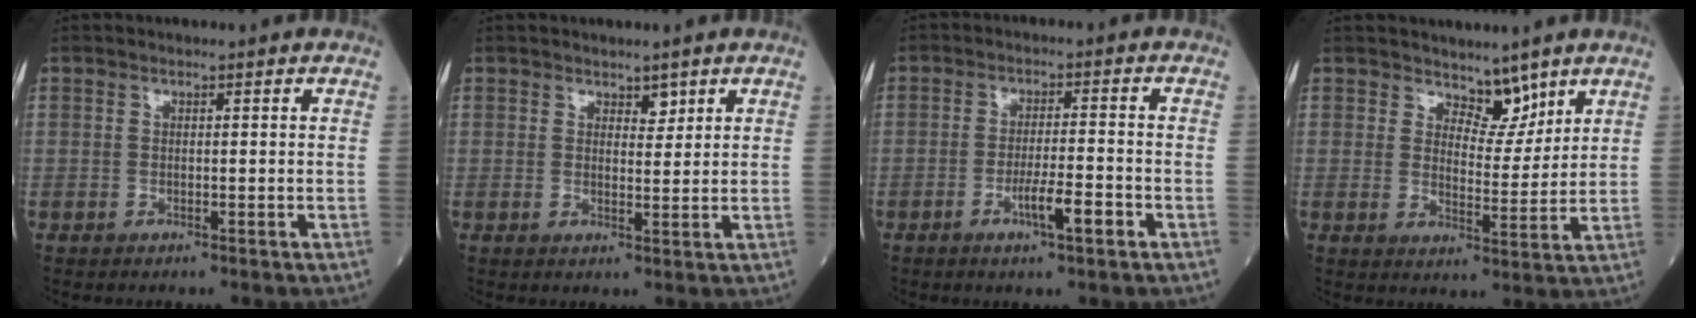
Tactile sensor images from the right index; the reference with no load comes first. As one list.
[{"total": 1.9, "force": [1.4, 0.8, 0.9], "torque": [-0.015, -0.005, 0.024]}, {"total": 5.2, "force": [-2.4, 0.5, 4.6], "torque": [-0.079, -0.003, -0.042]}, {"total": 5.0, "force": [4.2, 2.2, 1.6], "torque": [-0.018, -0.010, 0.074]}]